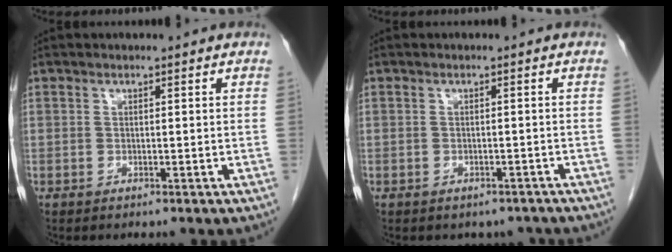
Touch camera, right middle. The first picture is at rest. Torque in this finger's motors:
{"motor_torque": [0.03, -0.03, 0.01, 0.02]}